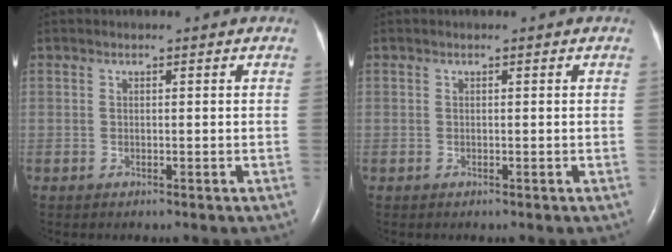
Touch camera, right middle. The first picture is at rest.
{"total": 0.0}